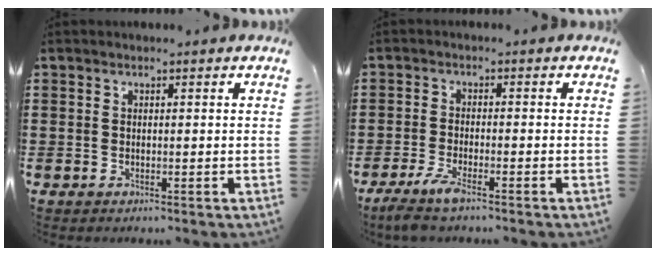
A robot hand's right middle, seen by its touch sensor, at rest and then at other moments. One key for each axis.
{"total": 3.8, "fx": -2.8, "fy": 0.3, "fz": 2.5, "tx": -0.062, "ty": -0.011, "tz": -0.056}